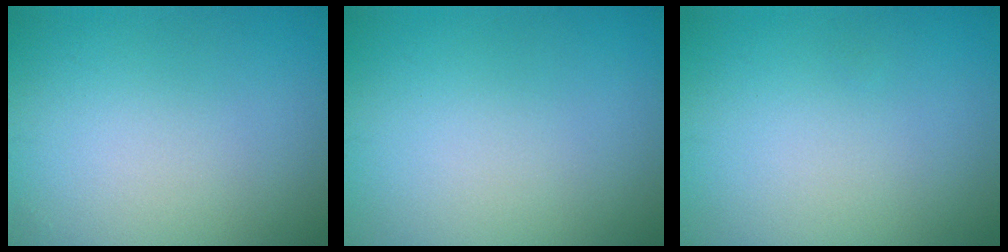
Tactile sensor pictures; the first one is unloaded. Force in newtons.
{"total": 0.0}
{"total": 0.0}